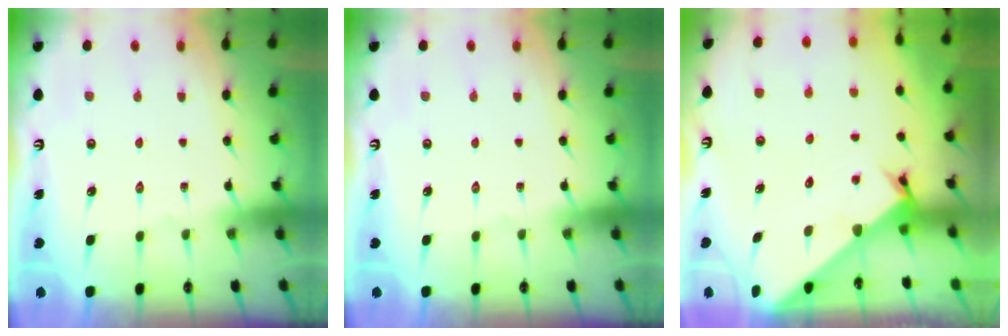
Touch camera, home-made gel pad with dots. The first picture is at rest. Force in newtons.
{"total": 0.0}
{"total": 2.4, "press": 2.4, "slide": 0.1}